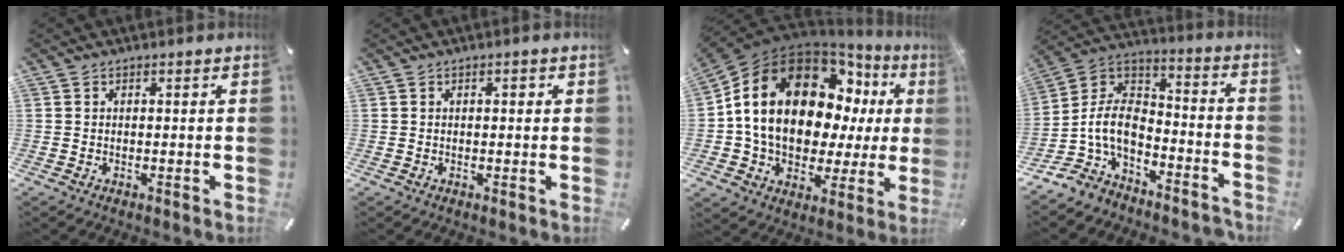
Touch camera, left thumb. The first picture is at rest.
{"total": 1.1, "force": [0.1, 0.5, 0.9], "torque": [-0.019, 0.005, -0.001]}
{"total": 20.8, "force": [5.8, 14.2, 14.0], "torque": [-0.253, -0.037, 0.106]}
{"total": 10.8, "force": [-3.8, 8.0, 6.1], "torque": [-0.155, 0.003, -0.076]}